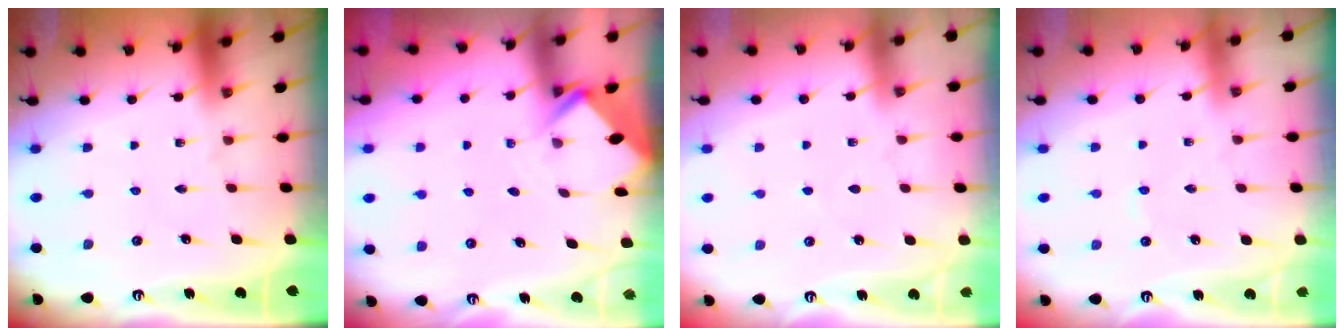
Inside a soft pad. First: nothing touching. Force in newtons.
{"total": 2.7, "press": 2.7, "slide": 0.2}
{"total": 2.7, "press": 2.7, "slide": 0.4}
{"total": 1.5, "press": 1.4, "slide": 0.2}